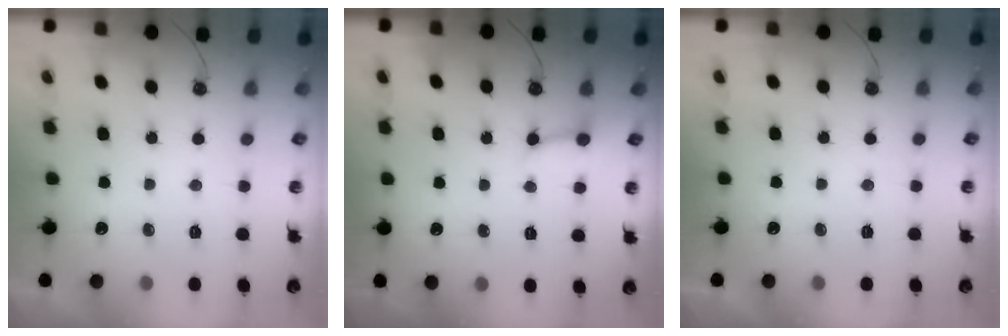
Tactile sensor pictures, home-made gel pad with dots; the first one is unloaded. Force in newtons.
{"total": 4.5, "press": 4.4, "slide": 0.4}
{"total": 0.0}